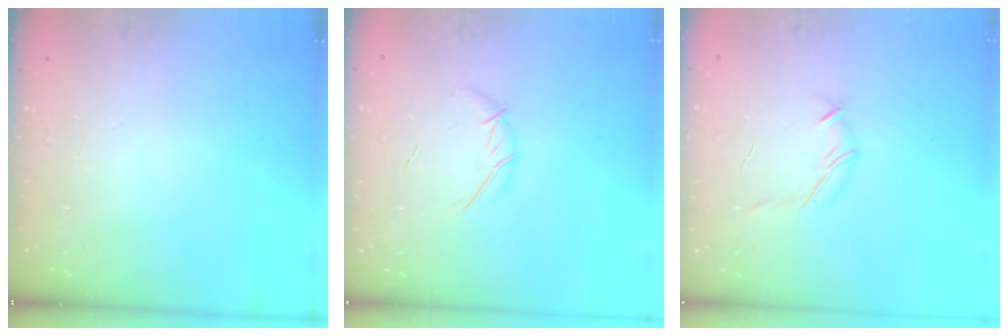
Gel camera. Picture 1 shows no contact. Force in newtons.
{"total": 5.7, "press": 5.7, "slide": 0.9}
{"total": 6.7, "press": 6.6, "slide": 1.2}